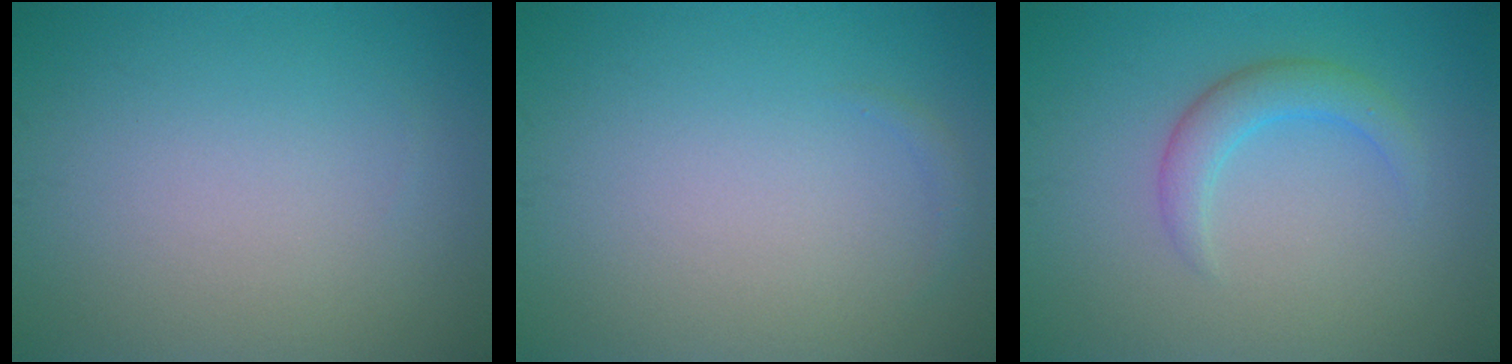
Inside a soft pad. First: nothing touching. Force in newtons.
{"total": 0.5, "press": 0.5, "slide": 0.1}
{"total": 2.6, "press": 2.6, "slide": 0.0}